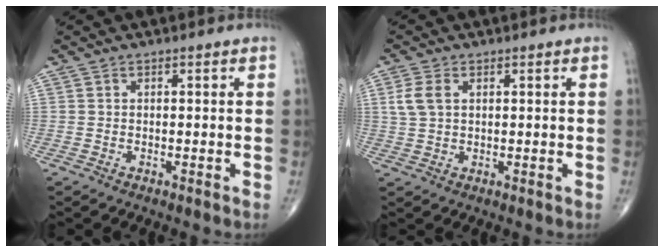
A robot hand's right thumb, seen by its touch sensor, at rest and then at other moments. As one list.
[{"total": 4.1, "force": [1.2, 2.6, 2.9], "torque": [-0.068, 0.006, 0.026]}]